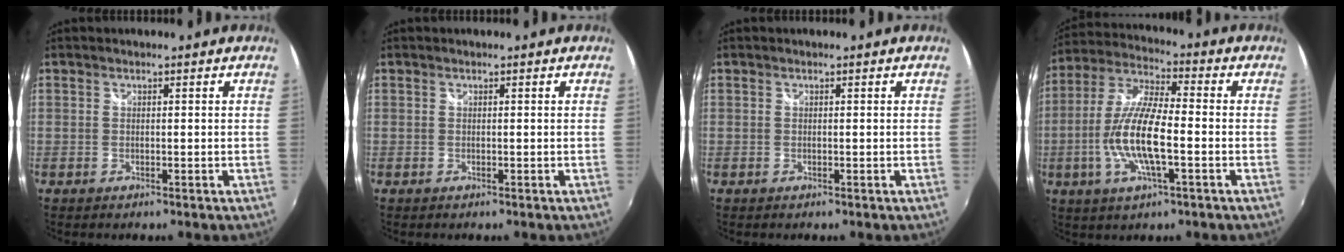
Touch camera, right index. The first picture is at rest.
{"total": 0.0}
{"total": 0.0}
{"total": 13.3, "force": [-3.1, 3.3, 12.5], "torque": [-0.256, -0.003, -0.061]}